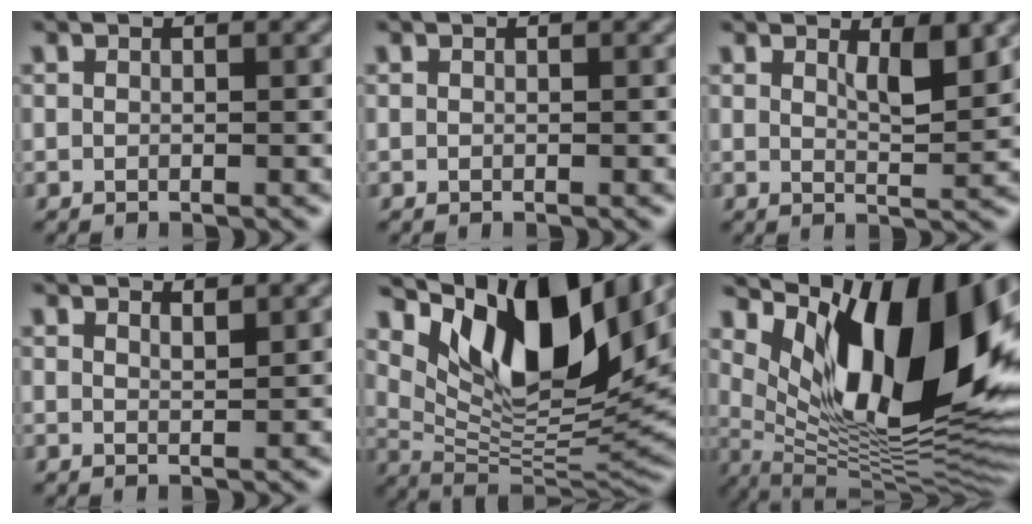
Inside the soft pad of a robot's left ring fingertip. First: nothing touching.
{"total": 0.0}
{"total": 2.9, "force": [1.5, 0.7, 2.4], "torque": [-0.036, -0.006, 0.028]}
{"total": 1.6, "force": [1.5, 0.3, 0.6], "torque": [-0.006, 0.002, 0.023]}
{"total": 12.2, "force": [6.6, 4.8, 9.1], "torque": [-0.145, -0.012, 0.129]}
{"total": 15.6, "force": [5.4, 6.2, 13.3], "torque": [-0.200, -0.010, 0.096]}